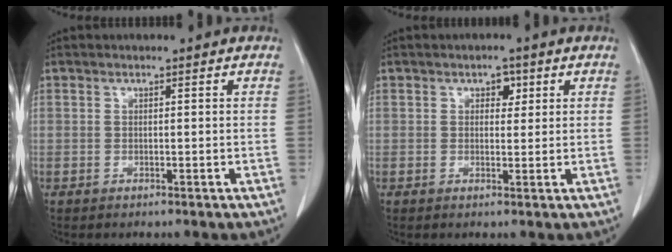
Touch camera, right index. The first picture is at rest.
{"total": 2.1, "force": [0.9, 1.4, 1.3], "torque": [-0.013, 0.003, 0.011]}